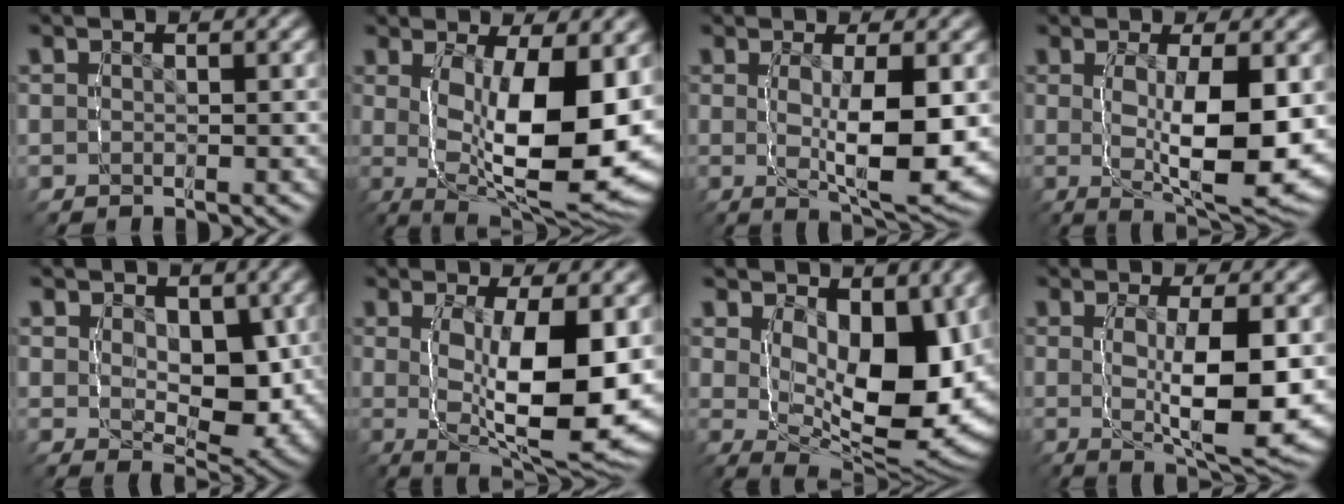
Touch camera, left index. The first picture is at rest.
{"total": 13.3, "force": [-1.6, 6.6, 11.4], "torque": [-0.194, -0.040, -0.009]}
{"total": 8.0, "force": [-0.7, 3.0, 7.3], "torque": [-0.130, -0.023, -0.001]}
{"total": 9.7, "force": [-1.0, 3.8, 8.9], "torque": [-0.153, -0.021, -0.004]}
{"total": 5.2, "force": [0.4, 3.3, 4.0], "torque": [-0.082, -0.027, 0.016]}
{"total": 12.2, "force": [-1.2, 5.4, 10.9], "torque": [-0.178, -0.029, -0.006]}
{"total": 12.2, "force": [-0.2, 6.6, 10.2], "torque": [-0.164, -0.050, 0.017]}
{"total": 8.9, "force": [-0.8, 3.2, 8.2], "torque": [-0.143, -0.020, -0.002]}